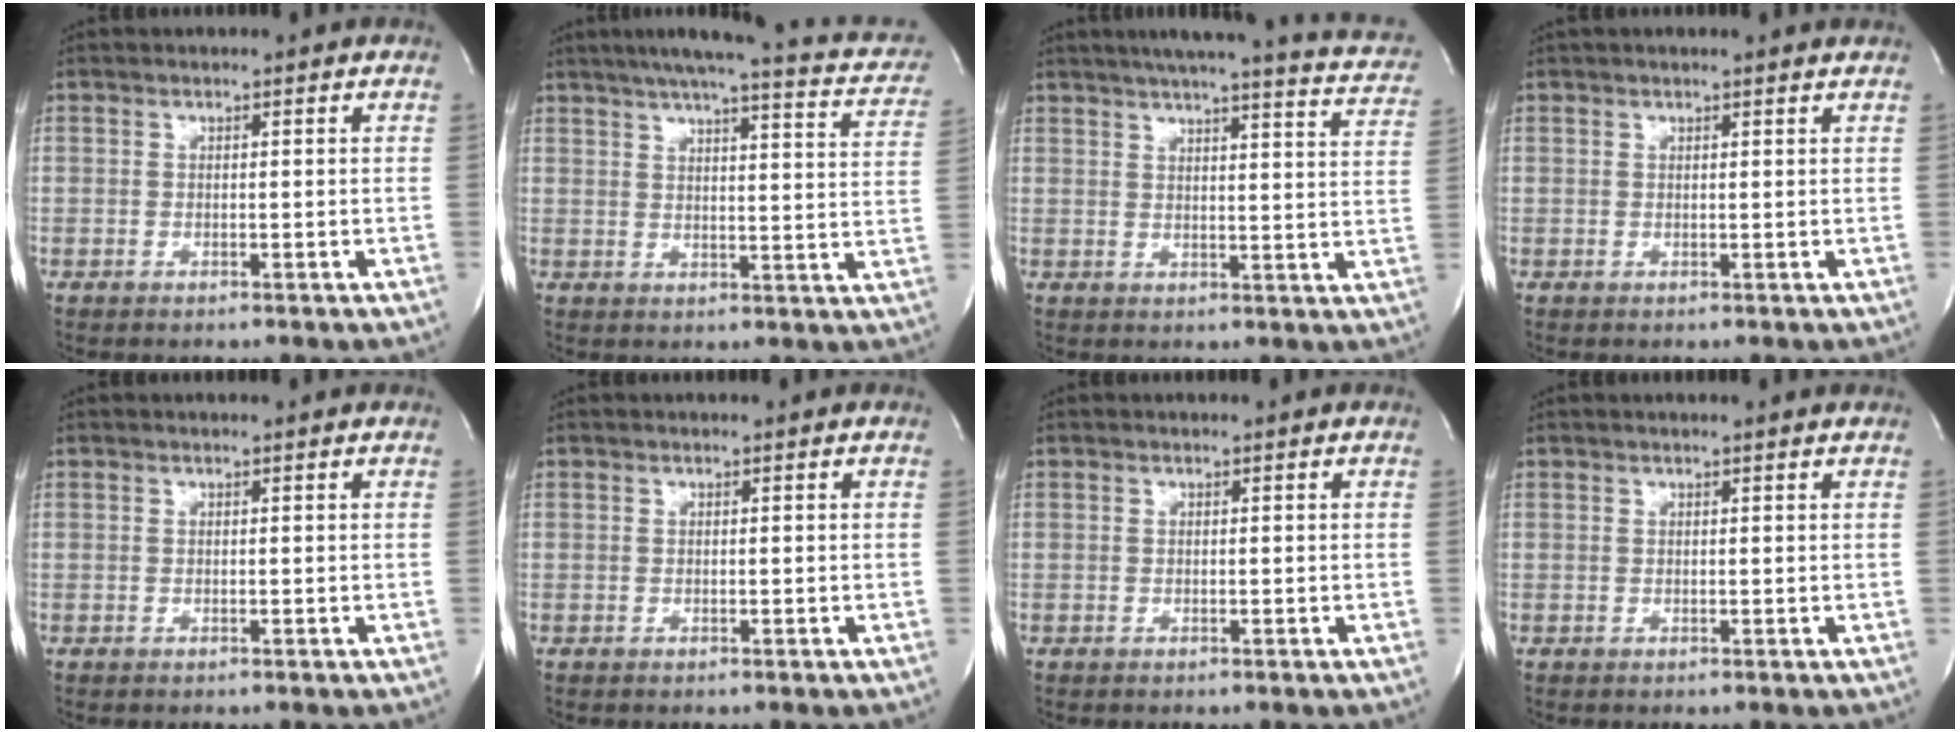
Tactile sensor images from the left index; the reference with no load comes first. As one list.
[{"total": 21.1, "force": [17.1, 3.4, 11.9], "torque": [-0.163, 0.008, 0.193]}, {"total": 22.1, "force": [19.0, 2.3, 10.9], "torque": [-0.151, -0.021, 0.214]}, {"total": 3.6, "force": [3.2, 0.0, 1.5], "torque": [-0.022, 0.021, 0.036]}, {"total": 0.5, "force": [0.5, 0.0, 0.2], "torque": [-0.003, 0.001, 0.006]}, {"total": 0.0}, {"total": 0.0}, {"total": 1.9, "force": [1.8, -0.2, 0.7], "torque": [-0.015, 0.009, 0.020]}]